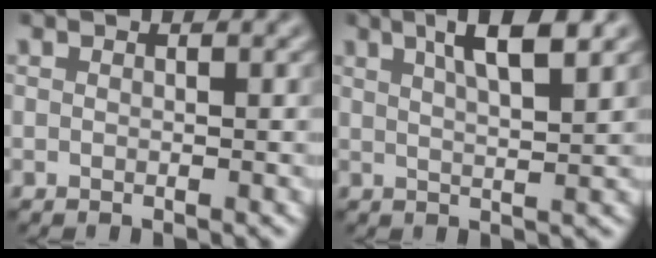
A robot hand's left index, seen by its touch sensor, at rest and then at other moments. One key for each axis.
{"total": 4.9, "fx": 2.5, "fy": 1.0, "fz": 4.0, "tx": -0.055, "ty": 0.008, "tz": 0.040}